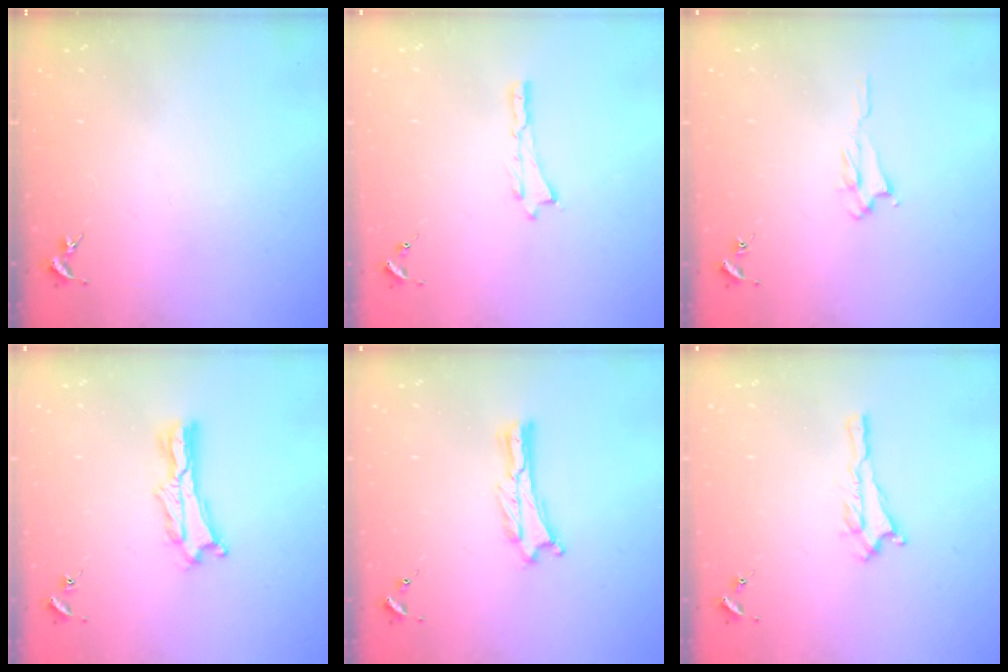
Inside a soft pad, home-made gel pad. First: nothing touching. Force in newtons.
{"total": 0.0}
{"total": 2.1, "press": 2.0, "slide": 0.3}
{"total": 2.1, "press": 2.1, "slide": 0.3}
{"total": 0.0}
{"total": 1.5, "press": 1.4, "slide": 0.2}